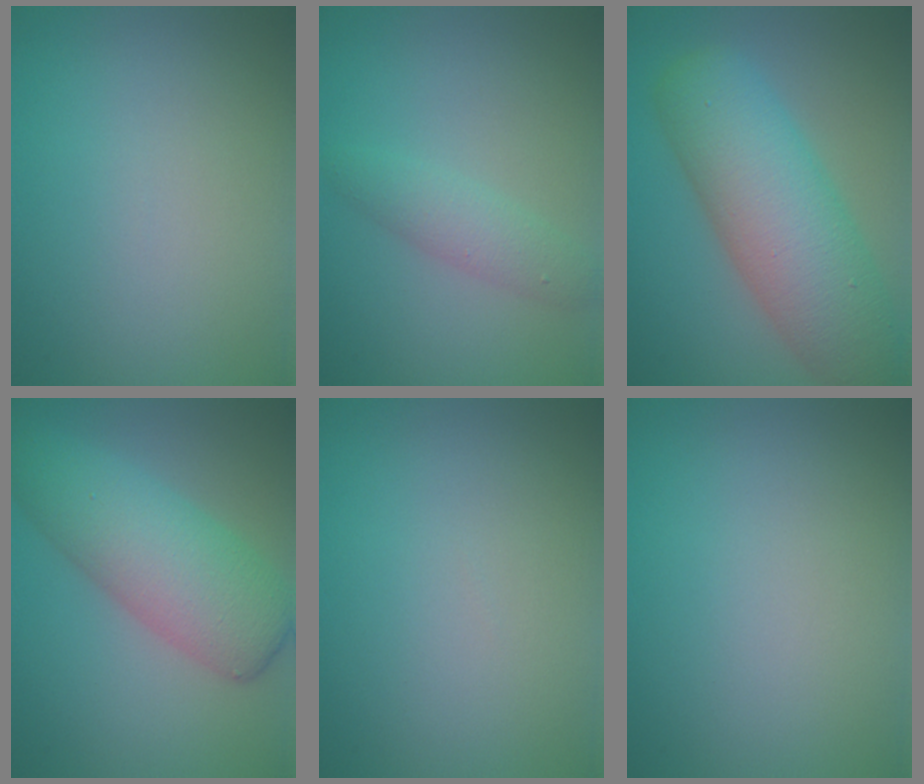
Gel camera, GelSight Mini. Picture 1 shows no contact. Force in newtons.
{"total": 2.4, "press": 2.4, "slide": 0.1}
{"total": 10.2, "press": 10.2, "slide": 0.4}
{"total": 7.6, "press": 7.6, "slide": 0.2}
{"total": 0.0}
{"total": 0.0}